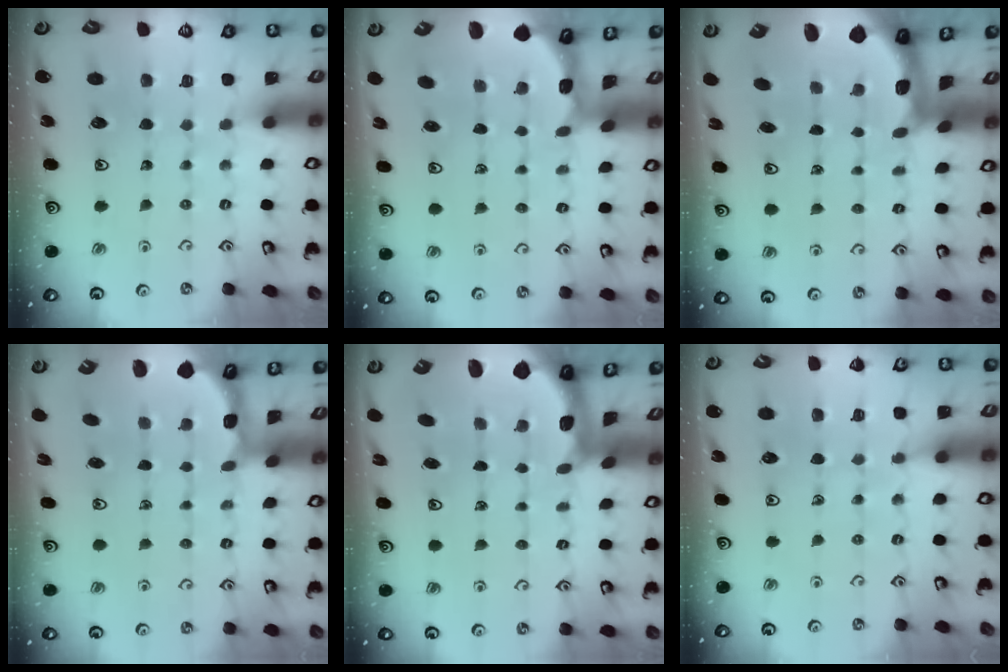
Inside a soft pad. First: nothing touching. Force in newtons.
{"total": 1.3, "press": 1.3, "slide": 0.2}
{"total": 1.9, "press": 1.8, "slide": 0.4}
{"total": 1.7, "press": 1.6, "slide": 0.5}
{"total": 1.9, "press": 1.8, "slide": 0.4}
{"total": 5.1, "press": 4.9, "slide": 1.5}